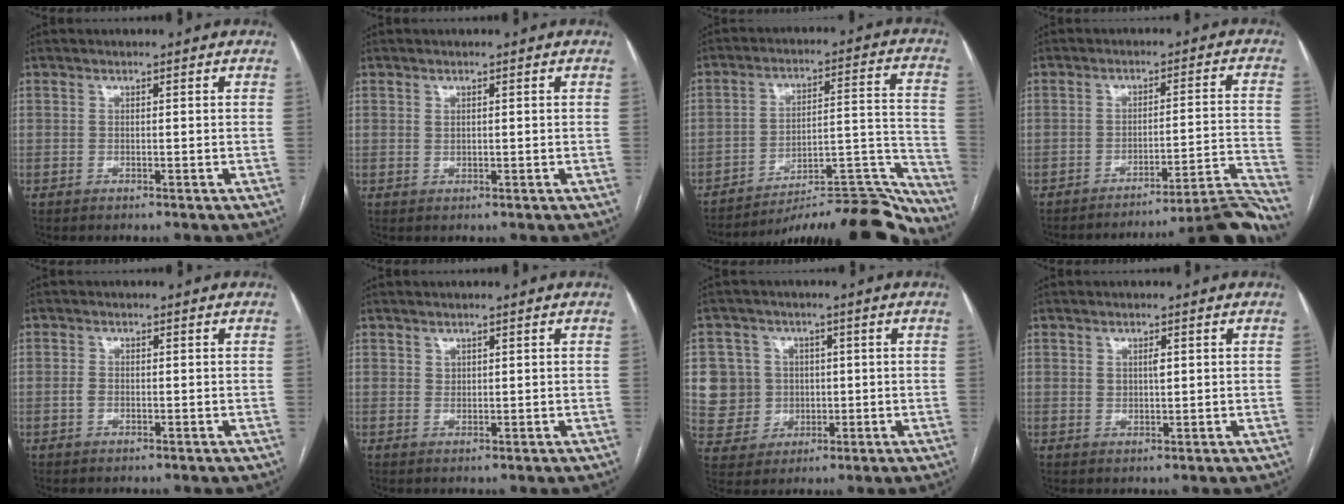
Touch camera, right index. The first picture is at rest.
{"total": 0.6, "force": [0.2, 0.5, 0.3], "torque": [-0.005, -0.001, 0.004]}
{"total": 24.5, "force": [-23.2, 2.8, 7.5], "torque": [-0.027, 0.039, -0.321]}
{"total": 18.5, "force": [-17.8, -2.1, 4.5], "torque": [0.011, 0.010, -0.227]}
{"total": 1.0, "force": [-0.2, 0.8, 0.6], "torque": [-0.012, 0.002, -0.002]}
{"total": 0.8, "force": [0.6, 0.6, 0.1], "torque": [0.006, -0.003, 0.009]}
{"total": 8.4, "force": [0.8, 8.2, 1.3], "torque": [-0.041, 0.021, 0.025]}
{"total": 1.9, "force": [0.6, 0.9, 1.6], "torque": [-0.027, -0.001, 0.012]}